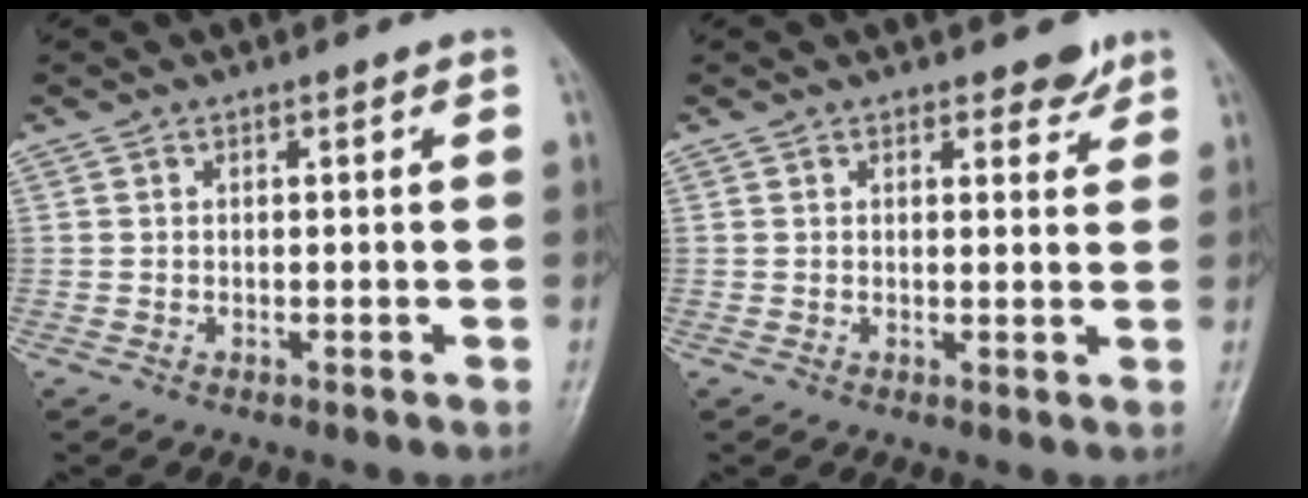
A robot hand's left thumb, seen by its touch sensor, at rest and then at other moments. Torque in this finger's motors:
{"motor_torque": [-0.14, -0.09, -0.19, -0.23, 0.04]}